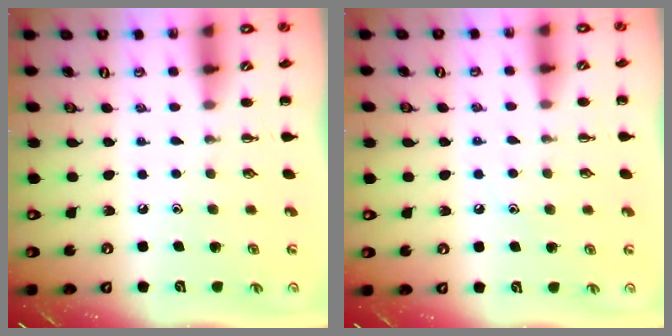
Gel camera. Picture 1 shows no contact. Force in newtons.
{"total": 6.0, "press": 5.7, "slide": 1.8}